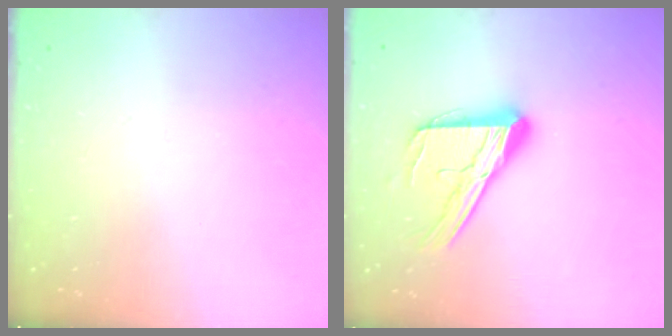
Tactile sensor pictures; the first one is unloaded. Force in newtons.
{"total": 15.7, "press": 15.7, "slide": 1.5}